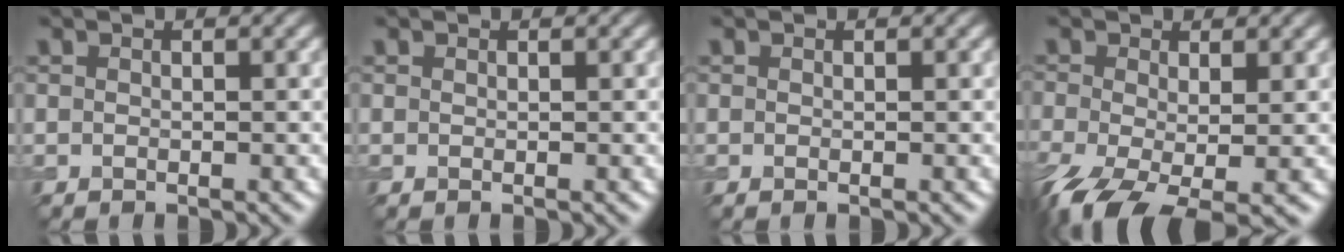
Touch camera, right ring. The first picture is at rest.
{"total": 0.0}
{"total": 0.0}
{"total": 7.8, "force": [-3.0, 3.7, 6.1], "torque": [-0.133, -0.032, -0.050]}